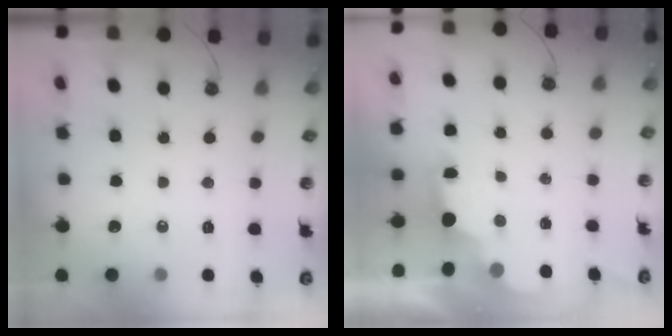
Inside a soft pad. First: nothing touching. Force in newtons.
{"total": 2.4, "press": 2.3, "slide": 0.7}